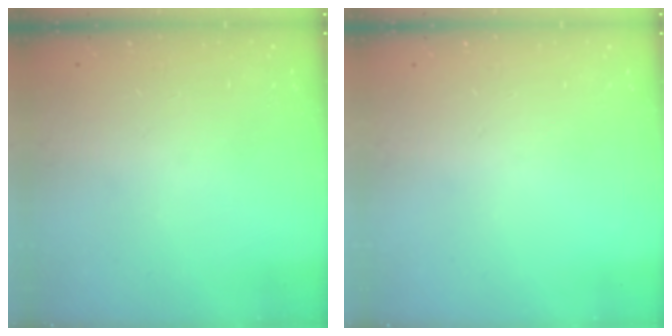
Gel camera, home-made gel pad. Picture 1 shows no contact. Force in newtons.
{"total": 0.0}